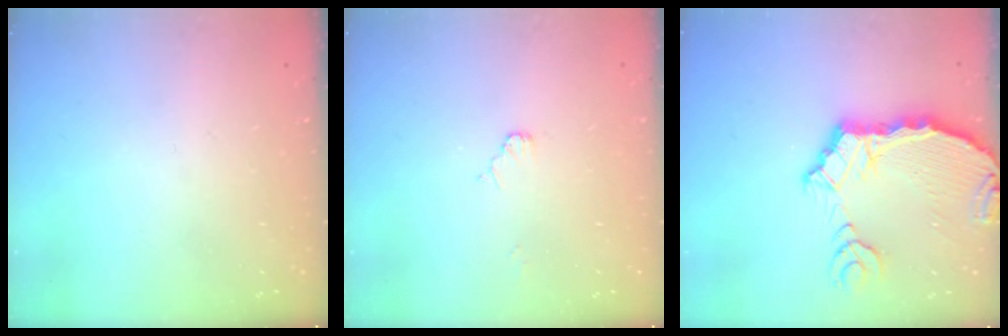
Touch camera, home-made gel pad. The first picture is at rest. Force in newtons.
{"total": 2.0, "press": 2.0, "slide": 0.2}
{"total": 10.9, "press": 10.8, "slide": 1.6}